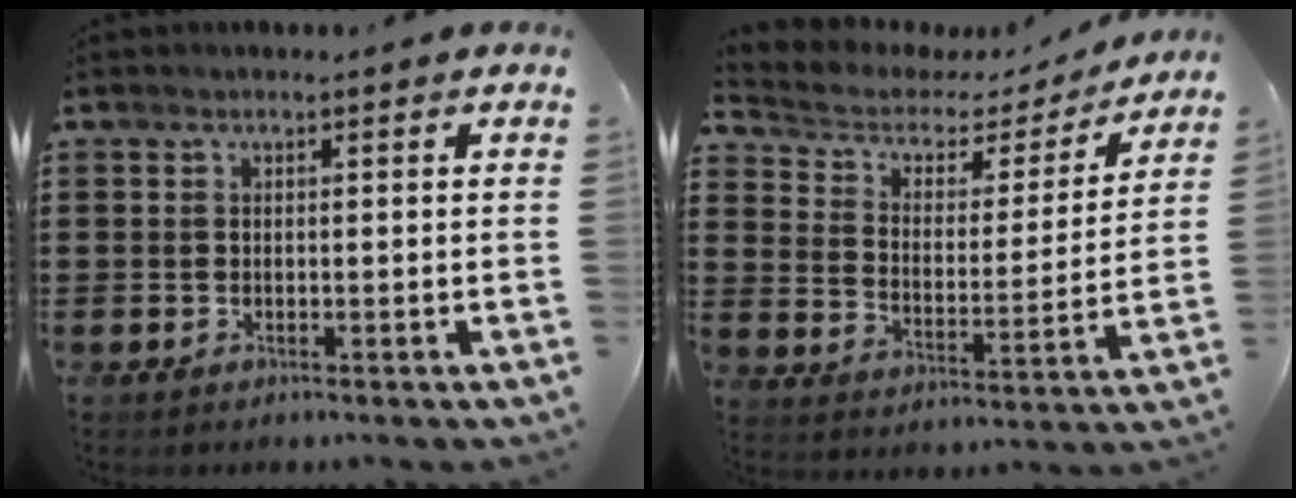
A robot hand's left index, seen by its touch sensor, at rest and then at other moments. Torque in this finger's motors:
{"motor_torque": [1.96, -0.17, 0.21, -0.01]}